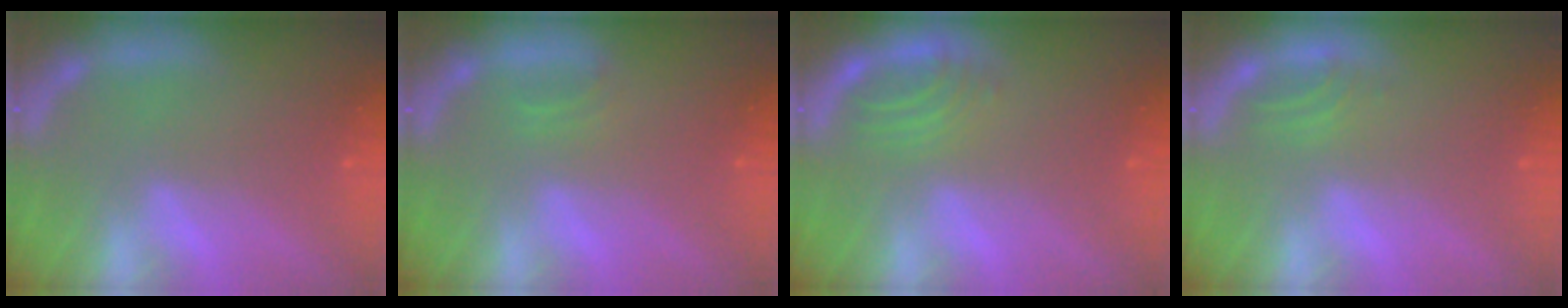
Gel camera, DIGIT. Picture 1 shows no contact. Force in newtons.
{"total": 0.9}
{"total": 2.9}
{"total": 1.5}